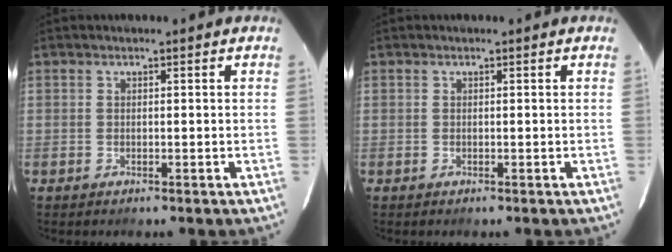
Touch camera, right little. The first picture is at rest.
{"total": 0.0}